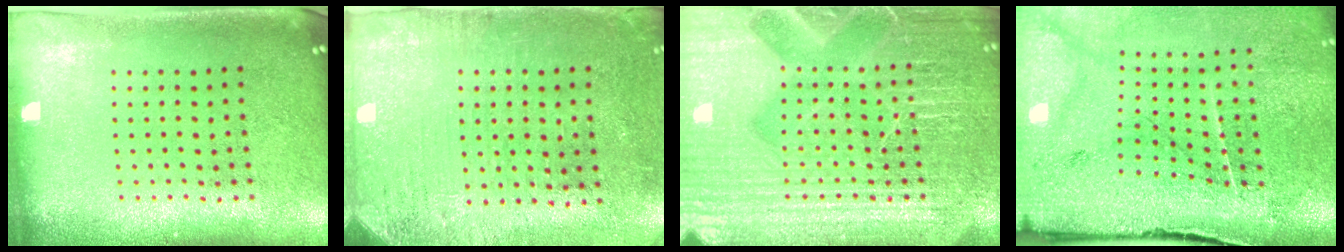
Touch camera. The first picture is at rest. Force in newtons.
{"total": 3.1, "press": 2.6, "slide": 1.7}
{"total": 7.1, "press": 7.1, "slide": 0.9}
{"total": 3.8, "press": 3.3, "slide": 1.8}